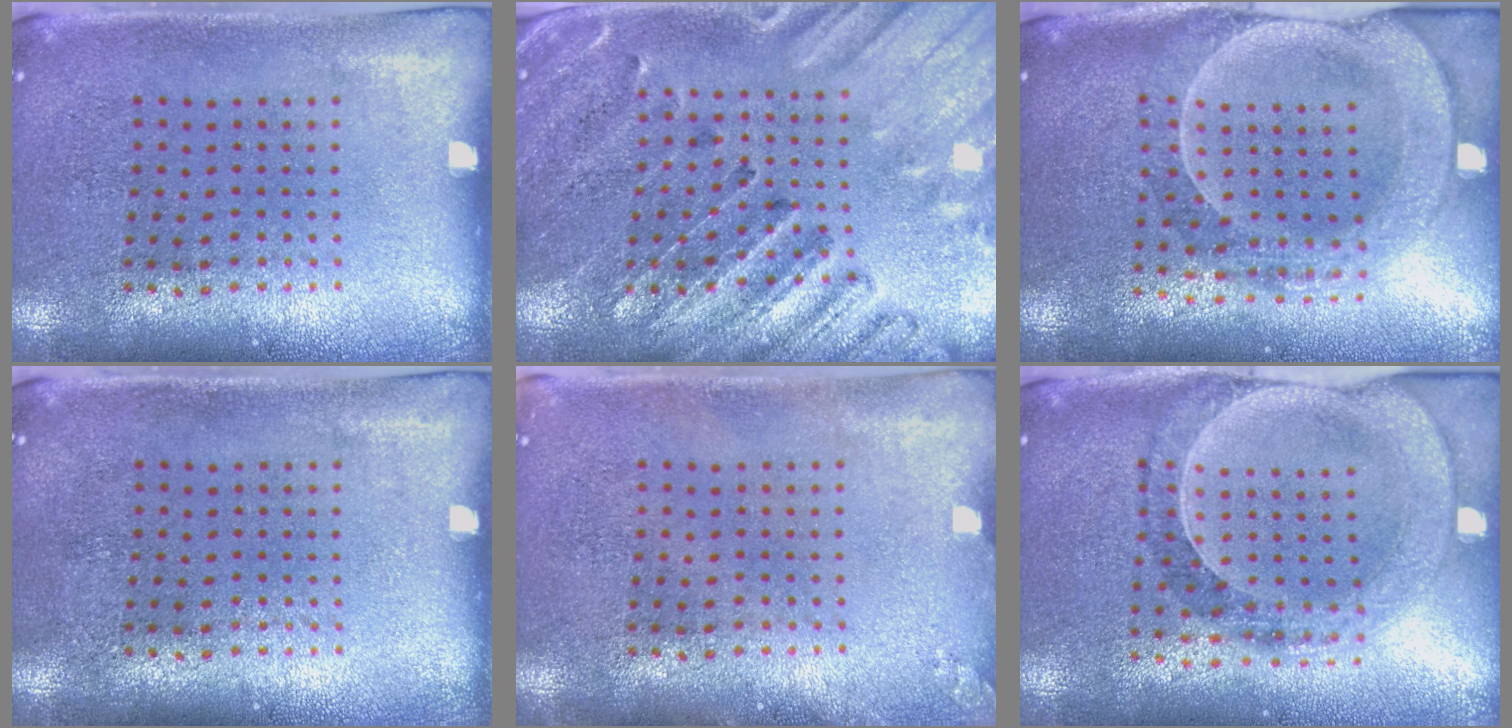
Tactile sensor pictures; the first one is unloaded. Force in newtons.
{"total": 2.7, "press": 2.6, "slide": 0.9}
{"total": 2.2, "press": 2.0, "slide": 0.9}
{"total": 0.0}
{"total": 0.8, "press": 0.8, "slide": 0.1}
{"total": 1.0, "press": 0.9, "slide": 0.2}